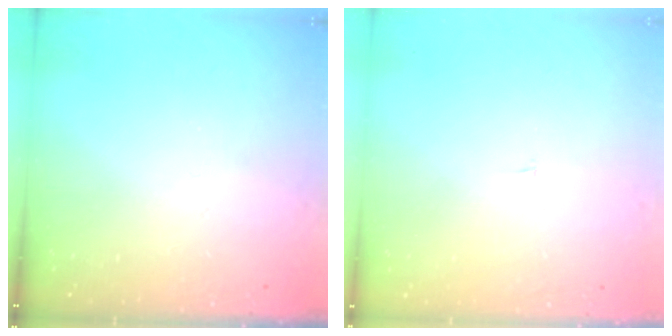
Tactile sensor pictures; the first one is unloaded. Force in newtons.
{"total": 2.2, "press": 2.2, "slide": 0.2}